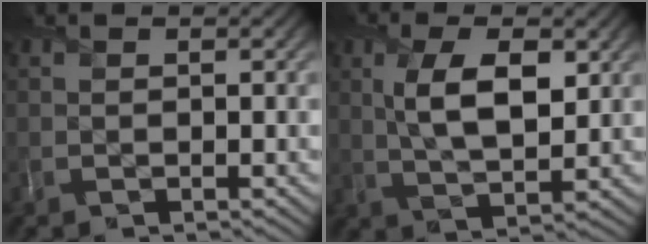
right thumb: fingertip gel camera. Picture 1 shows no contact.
{"total": 7.3, "force": [1.8, 3.2, 6.3], "torque": [-0.127, 0.001, 0.036]}